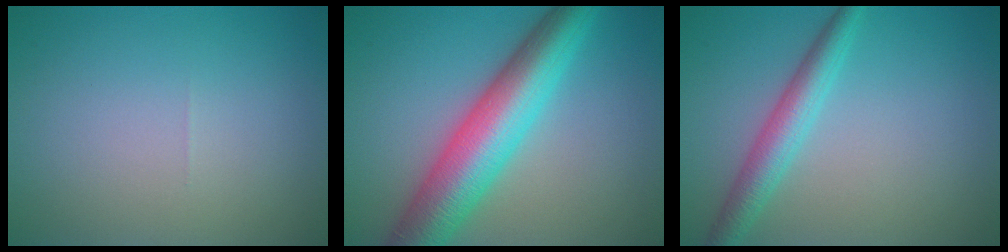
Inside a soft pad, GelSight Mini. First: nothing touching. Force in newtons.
{"total": 9.3, "press": 9.3, "slide": 0.2}
{"total": 3.6, "press": 3.6, "slide": 0.1}